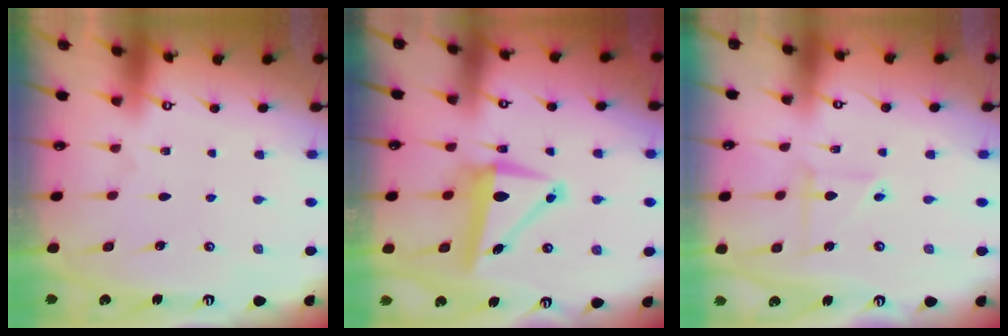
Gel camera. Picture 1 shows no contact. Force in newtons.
{"total": 8.3, "press": 8.2, "slide": 1.3}
{"total": 4.4, "press": 4.4, "slide": 0.2}